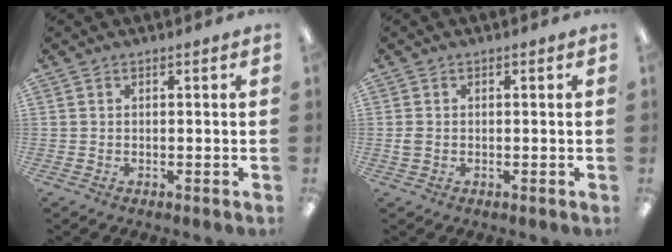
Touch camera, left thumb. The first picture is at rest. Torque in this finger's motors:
{"motor_torque": [-0.01, 0.00, -0.02, -0.03, 0.00]}